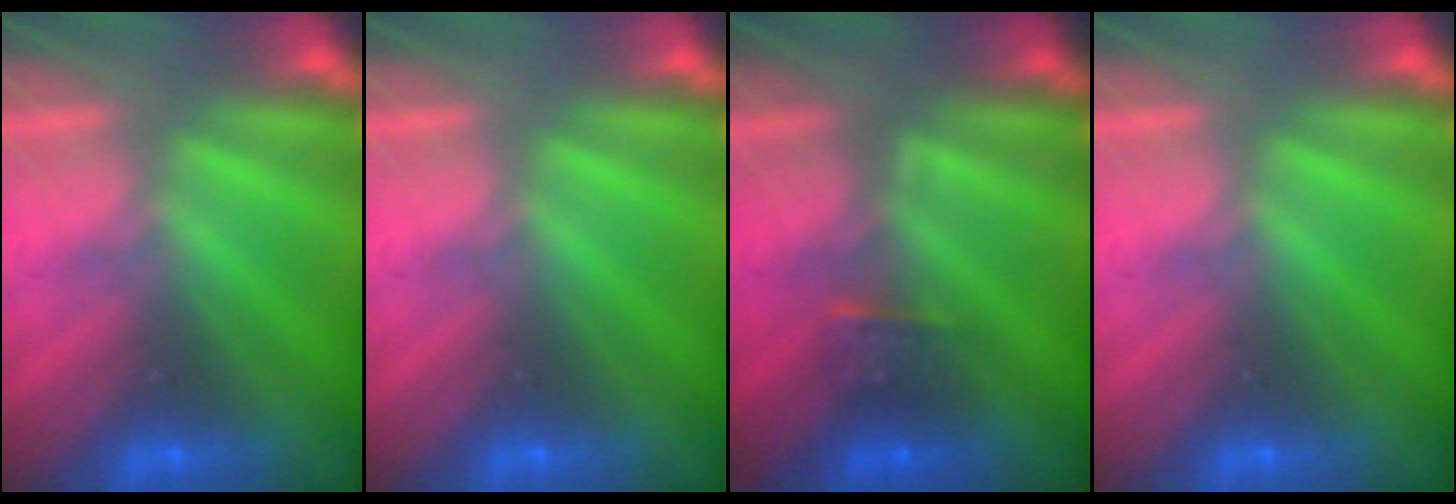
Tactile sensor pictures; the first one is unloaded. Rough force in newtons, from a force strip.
{"total": 0.0}
{"total": 2.4}
{"total": 0.0}